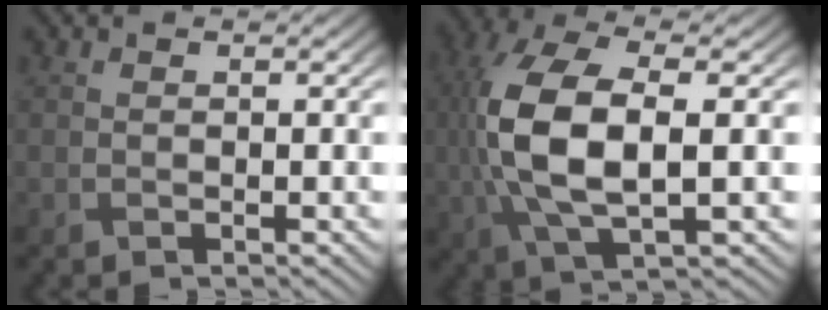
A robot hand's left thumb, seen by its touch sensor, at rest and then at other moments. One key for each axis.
{"total": 11.3, "fx": 0.2, "fy": 5.3, "fz": 9.9, "tx": -0.242, "ty": -0.006, "tz": 0.010}